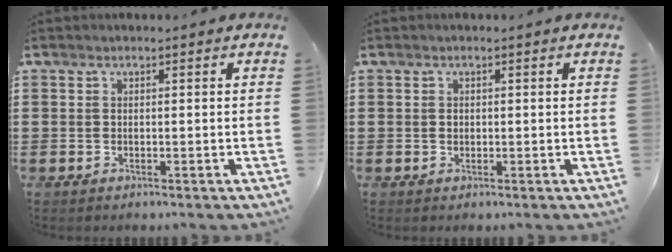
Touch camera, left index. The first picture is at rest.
{"total": 0.7, "force": [0.1, 0.6, 0.3], "torque": [-0.009, 0.002, 0.001]}